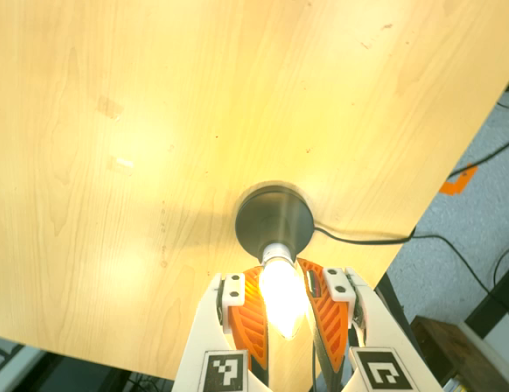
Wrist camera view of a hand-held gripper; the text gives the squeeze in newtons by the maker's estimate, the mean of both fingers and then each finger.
{"total": 22.7, "left": 19.1, "right": 26.2}